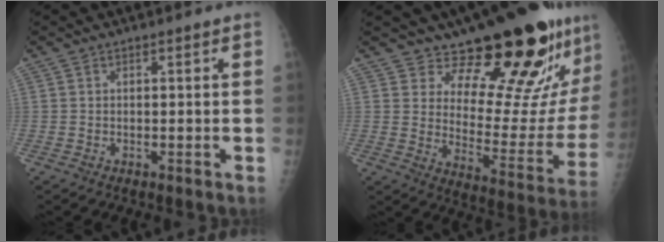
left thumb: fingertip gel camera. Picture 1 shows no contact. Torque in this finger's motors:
{"motor_torque": [1.78, 1.94, 0.31, -0.58, 0.10]}